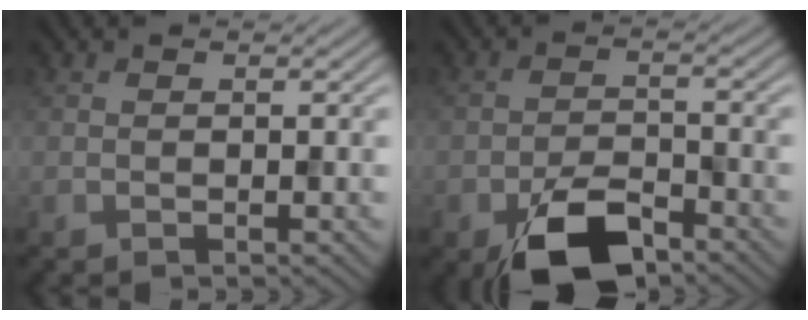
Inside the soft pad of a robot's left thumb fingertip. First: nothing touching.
{"total": 7.4, "force": [-4.8, 3.3, 4.6], "torque": [-0.080, 0.000, -0.090]}